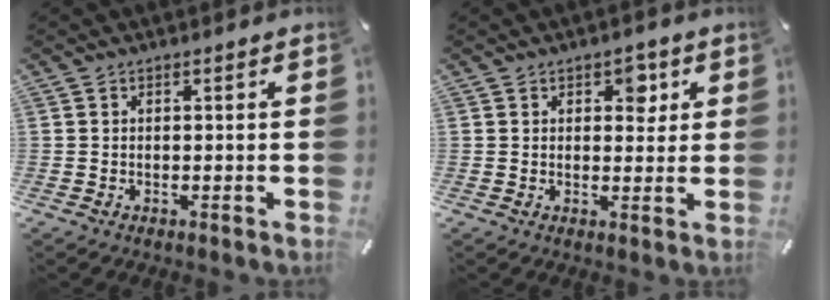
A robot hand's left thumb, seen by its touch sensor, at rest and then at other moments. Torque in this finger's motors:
{"motor_torque": [0.66, 0.69, 0.15, -0.31, 0.06]}